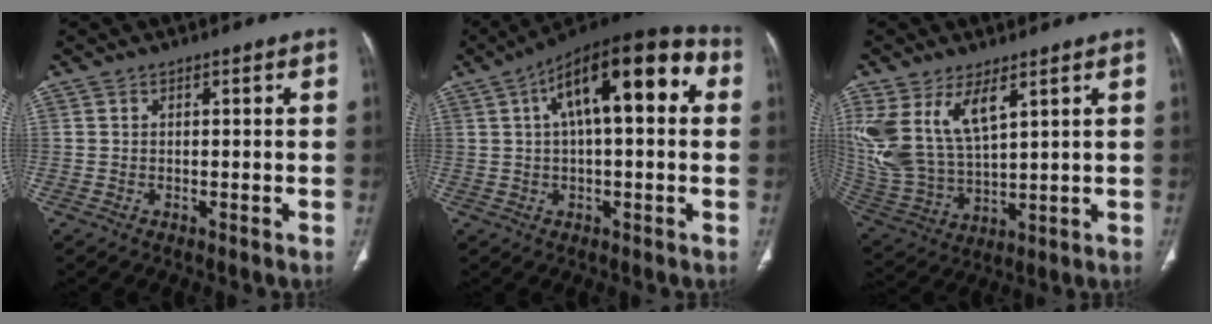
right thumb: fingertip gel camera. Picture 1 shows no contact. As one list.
[{"total": 19.2, "force": [5.0, 7.5, 17.0], "torque": [-0.243, 0.039, 0.066]}, {"total": 15.3, "force": [7.2, 7.3, 11.4], "torque": [-0.239, -0.027, 0.162]}]